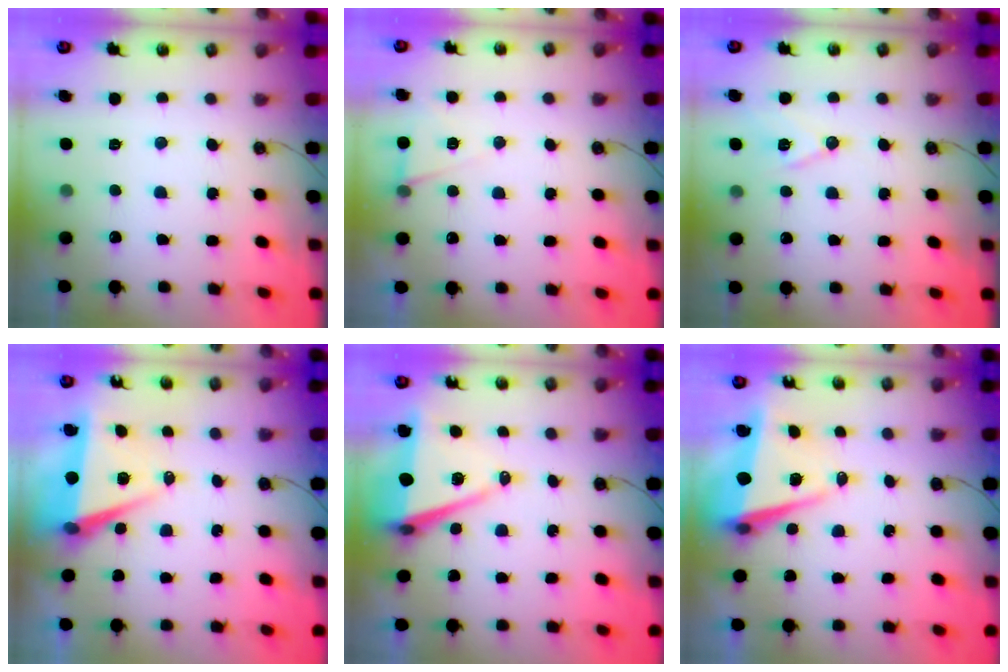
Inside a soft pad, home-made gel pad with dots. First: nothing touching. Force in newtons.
{"total": 6.1, "press": 4.0, "slide": 4.7}
{"total": 9.3, "press": 8.6, "slide": 3.5}
{"total": 6.8, "press": 5.2, "slide": 4.3}
{"total": 8.4, "press": 7.4, "slide": 4.1}
{"total": 6.6, "press": 6.4, "slide": 1.5}